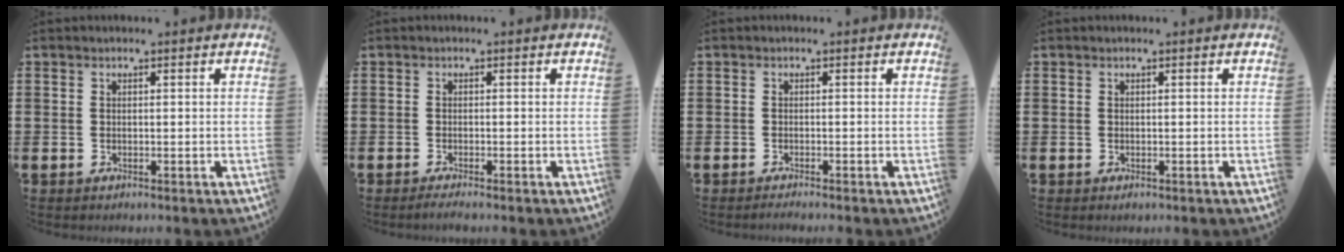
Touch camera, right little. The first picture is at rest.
{"total": 1.0, "force": [-0.7, 0.0, 0.7], "torque": [-0.010, -0.002, -0.013]}
{"total": 0.7, "force": [-0.6, -0.1, 0.3], "torque": [-0.005, -0.003, -0.012]}
{"total": 0.0}